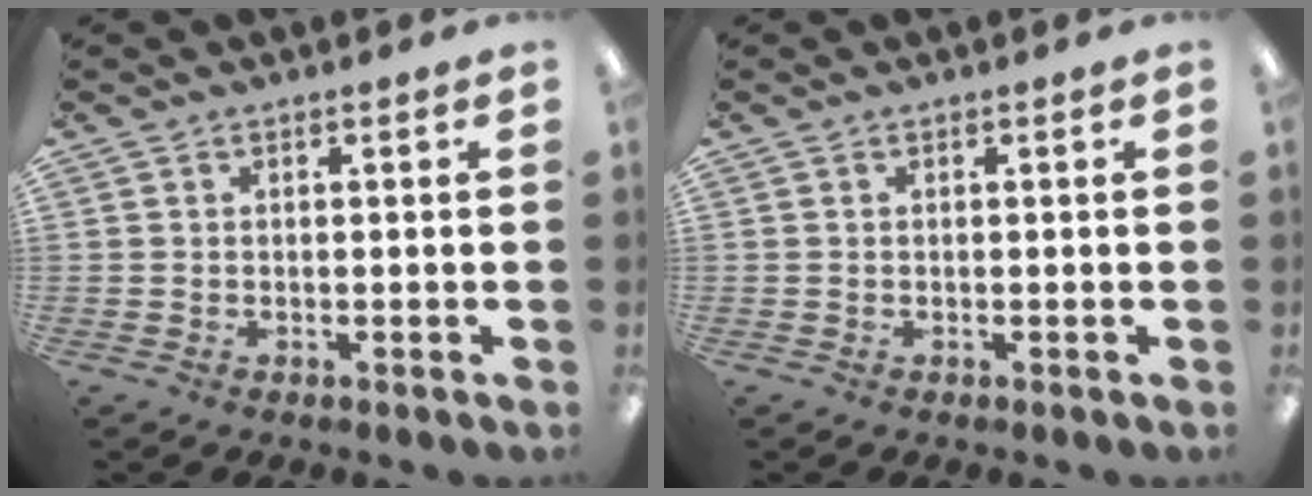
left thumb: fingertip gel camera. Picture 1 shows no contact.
{"total": 0.0}